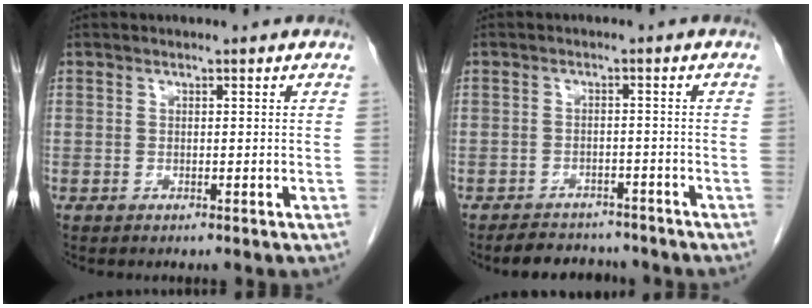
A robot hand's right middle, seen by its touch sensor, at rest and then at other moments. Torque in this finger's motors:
{"motor_torque": [0.46, -0.39, 0.05, 0.00]}